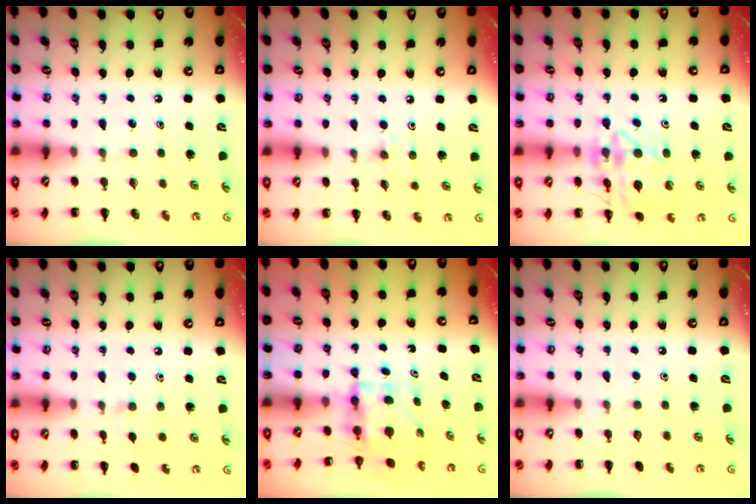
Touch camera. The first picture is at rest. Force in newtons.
{"total": 4.0, "press": 3.7, "slide": 1.4}
{"total": 14.7, "press": 14.6, "slide": 1.0}
{"total": 3.5, "press": 3.2, "slide": 1.5}
{"total": 3.9, "press": 3.9, "slide": 0.3}
{"total": 0.0}